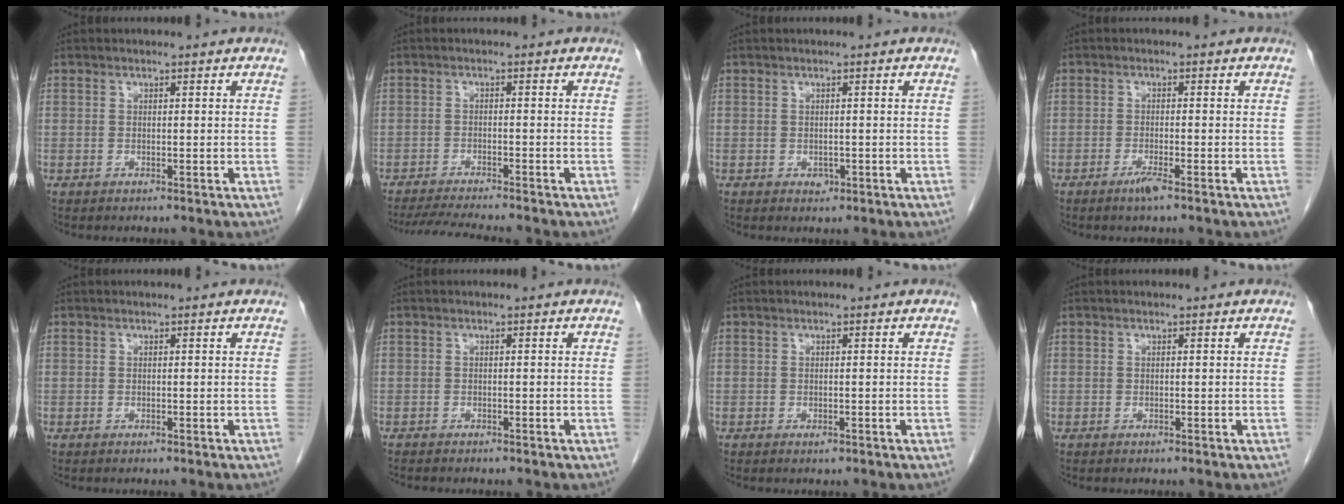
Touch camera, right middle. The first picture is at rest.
{"total": 7.3, "force": [-6.7, -0.1, 3.0], "torque": [-0.045, -0.017, -0.107]}
{"total": 1.1, "force": [-0.4, 0.8, 0.5], "torque": [-0.008, 0.001, -0.002]}
{"total": 2.2, "force": [-1.5, -0.1, 1.6], "torque": [-0.034, -0.004, -0.029]}
{"total": 0.0}
{"total": 1.1, "force": [-1.0, 0.3, 0.4], "torque": [-0.011, -0.002, -0.014]}
{"total": 0.5, "force": [-0.3, 0.2, 0.4], "torque": [-0.005, 0.000, -0.002]}
{"total": 0.0}